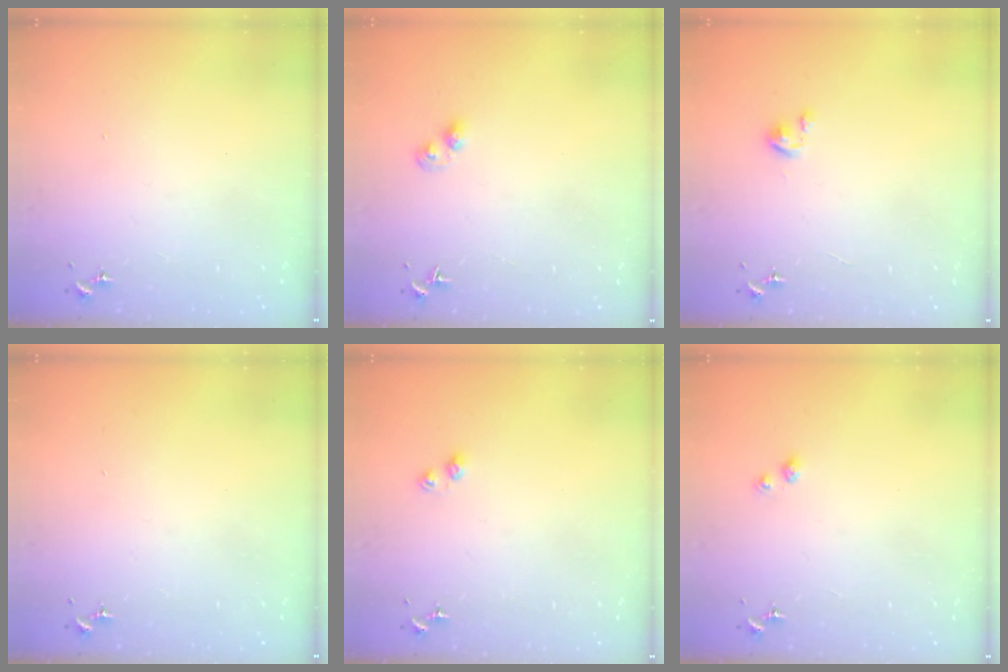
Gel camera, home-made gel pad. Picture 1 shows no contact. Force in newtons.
{"total": 3.9, "press": 3.9, "slide": 0.1}
{"total": 2.3, "press": 2.2, "slide": 0.2}
{"total": 0.0}
{"total": 3.8, "press": 3.8, "slide": 0.3}
{"total": 3.4, "press": 3.4, "slide": 0.2}